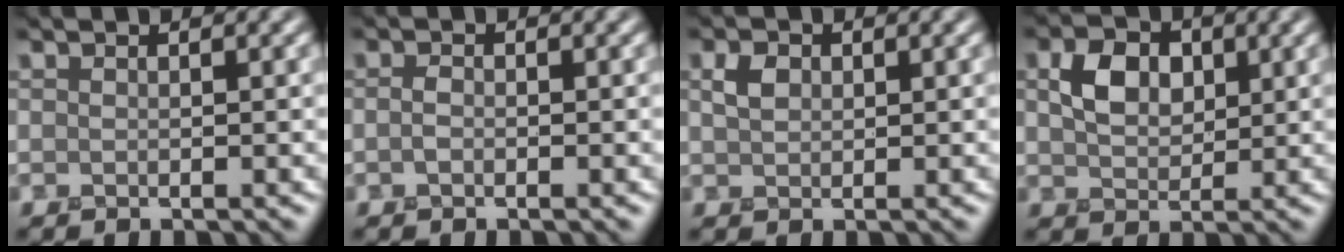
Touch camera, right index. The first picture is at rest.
{"total": 1.0, "force": [-0.5, 0.6, 0.6], "torque": [-0.015, -0.002, -0.016]}
{"total": 1.5, "force": [0.3, 1.2, 0.9], "torque": [-0.021, 0.002, 0.003]}
{"total": 3.6, "force": [0.8, 2.7, 2.3], "torque": [-0.051, 0.002, 0.010]}